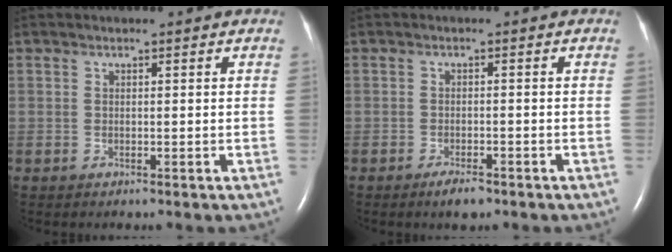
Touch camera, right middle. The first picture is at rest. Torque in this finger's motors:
{"motor_torque": [0.30, -0.13, -0.01, 0.00]}